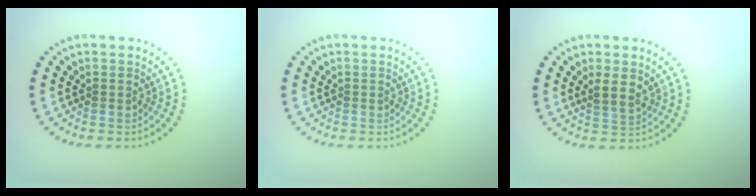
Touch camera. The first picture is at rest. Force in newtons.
{"total": 0.0}
{"total": 2.5, "press": 2.2, "slide": 1.1}